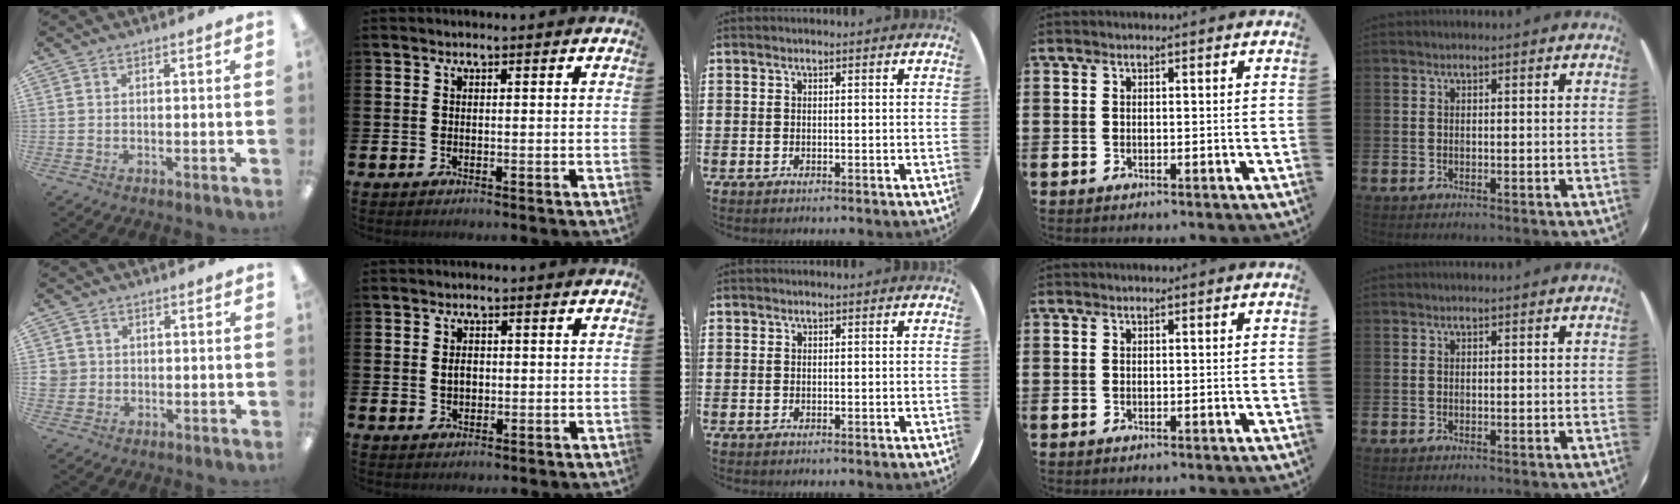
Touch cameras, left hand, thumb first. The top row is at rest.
{"thumb": {"total": 3.4, "force": [0.2, 3.4, 0.4], "torque": [-0.013, 0.006, 0.005]}, "index": {"total": 1.9, "force": [0.1, 1.4, 1.3], "torque": [-0.017, 0.005, -0.001]}}